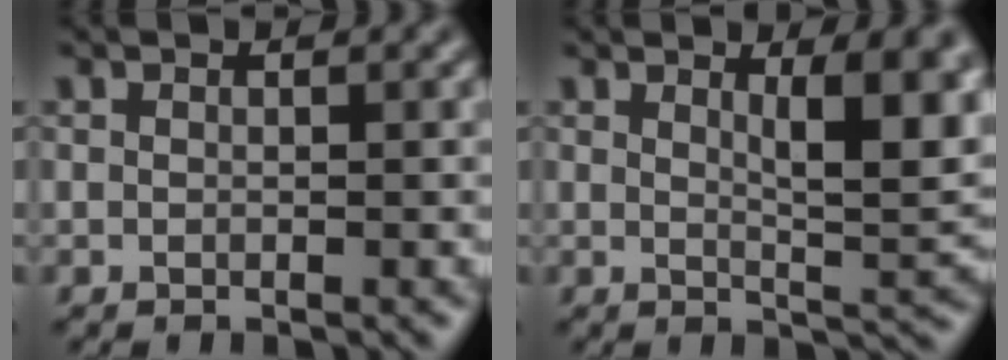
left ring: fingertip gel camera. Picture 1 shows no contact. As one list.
[{"total": 6.5, "force": [2.2, 1.9, 5.8], "torque": [-0.072, -0.007, 0.036]}]